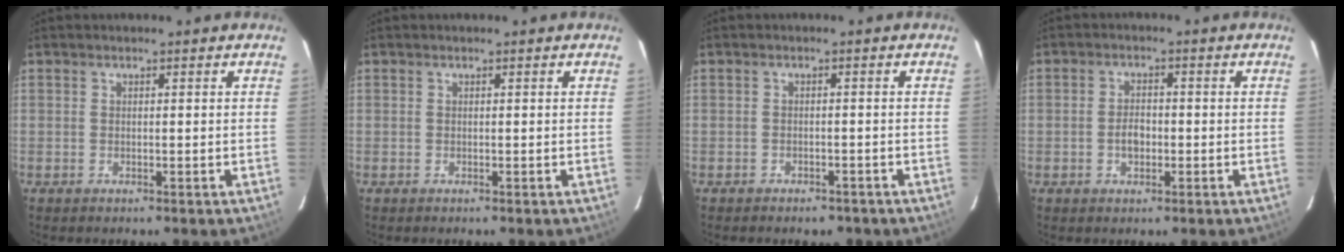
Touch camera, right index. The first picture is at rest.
{"total": 0.0}
{"total": 4.1, "force": [-3.3, 2.2, 1.3], "torque": [-0.027, 0.001, -0.037]}
{"total": 3.4, "force": [-0.9, 2.2, 2.4], "torque": [-0.044, 0.005, -0.013]}